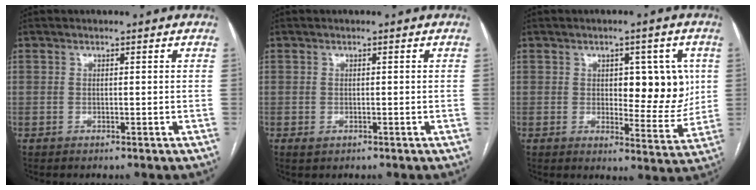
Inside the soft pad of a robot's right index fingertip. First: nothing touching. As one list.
[{"total": 0.9, "force": [-0.4, 0.7, 0.6], "torque": [-0.009, 0.000, -0.002]}, {"total": 9.2, "force": [1.6, 4.2, 8.0], "torque": [-0.091, 0.005, 0.028]}]